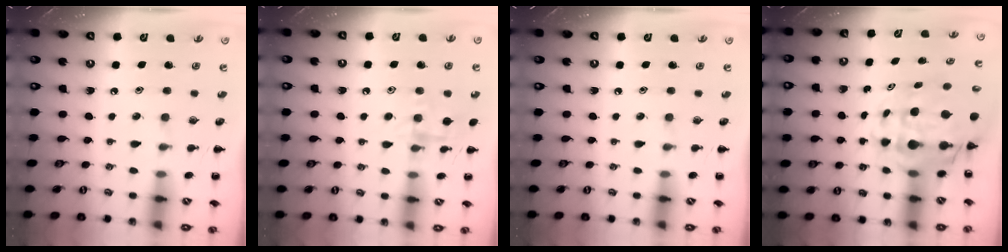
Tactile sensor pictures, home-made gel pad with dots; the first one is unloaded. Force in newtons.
{"total": 9.6, "press": 9.6, "slide": 0.6}
{"total": 0.0}
{"total": 8.7, "press": 8.2, "slide": 3.0}